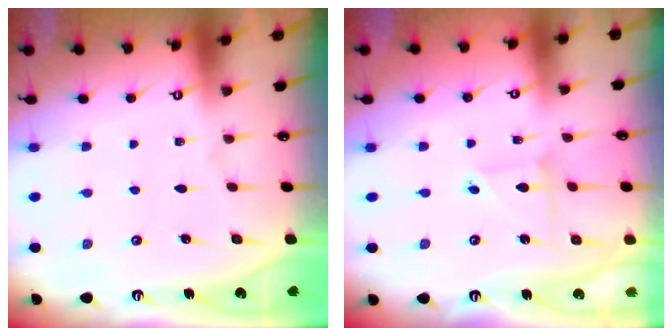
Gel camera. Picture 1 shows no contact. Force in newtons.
{"total": 2.9, "press": 2.9, "slide": 0.3}